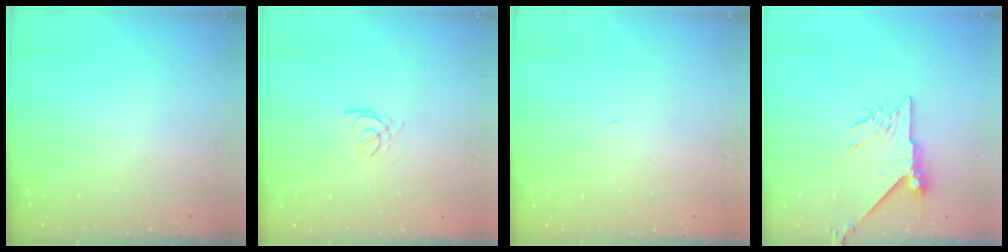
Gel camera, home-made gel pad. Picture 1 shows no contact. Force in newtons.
{"total": 2.7, "press": 2.7, "slide": 0.4}
{"total": 1.2, "press": 1.2, "slide": 0.4}
{"total": 7.7, "press": 7.7, "slide": 1.0}